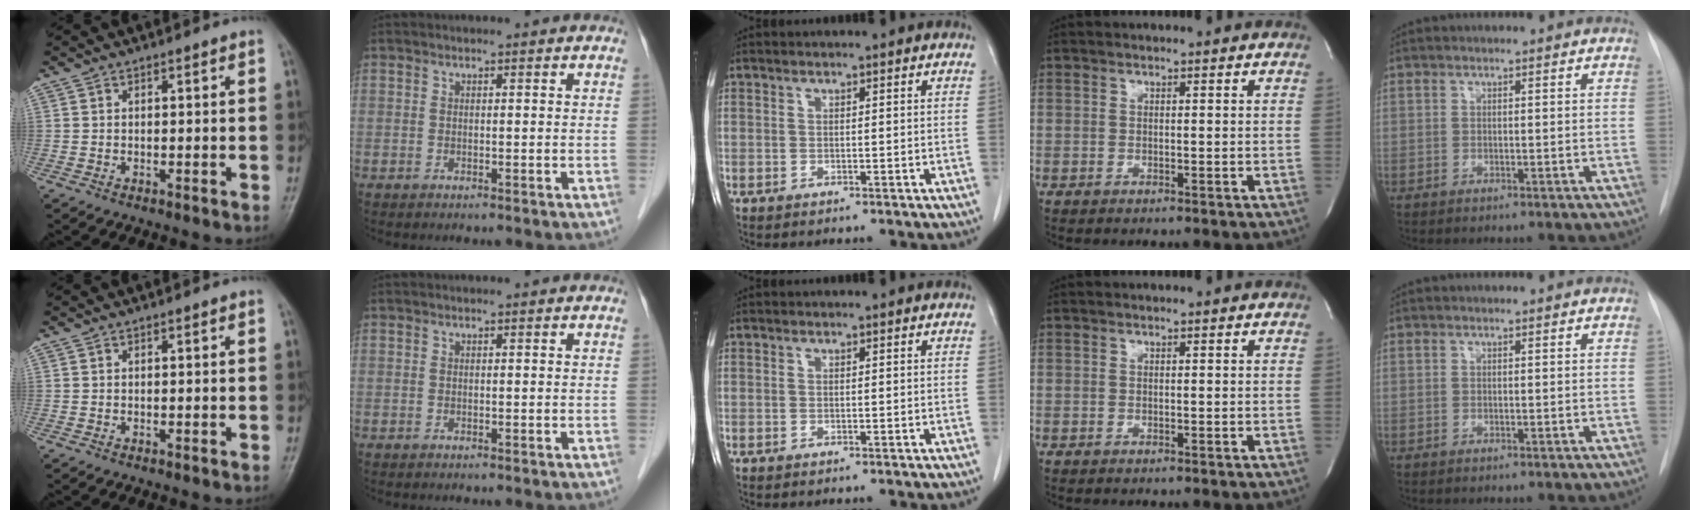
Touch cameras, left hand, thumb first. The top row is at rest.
{}